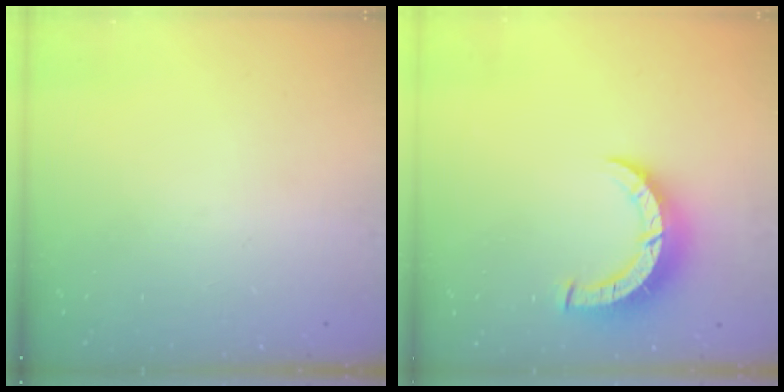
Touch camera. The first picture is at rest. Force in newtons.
{"total": 8.3, "press": 8.3, "slide": 0.6}